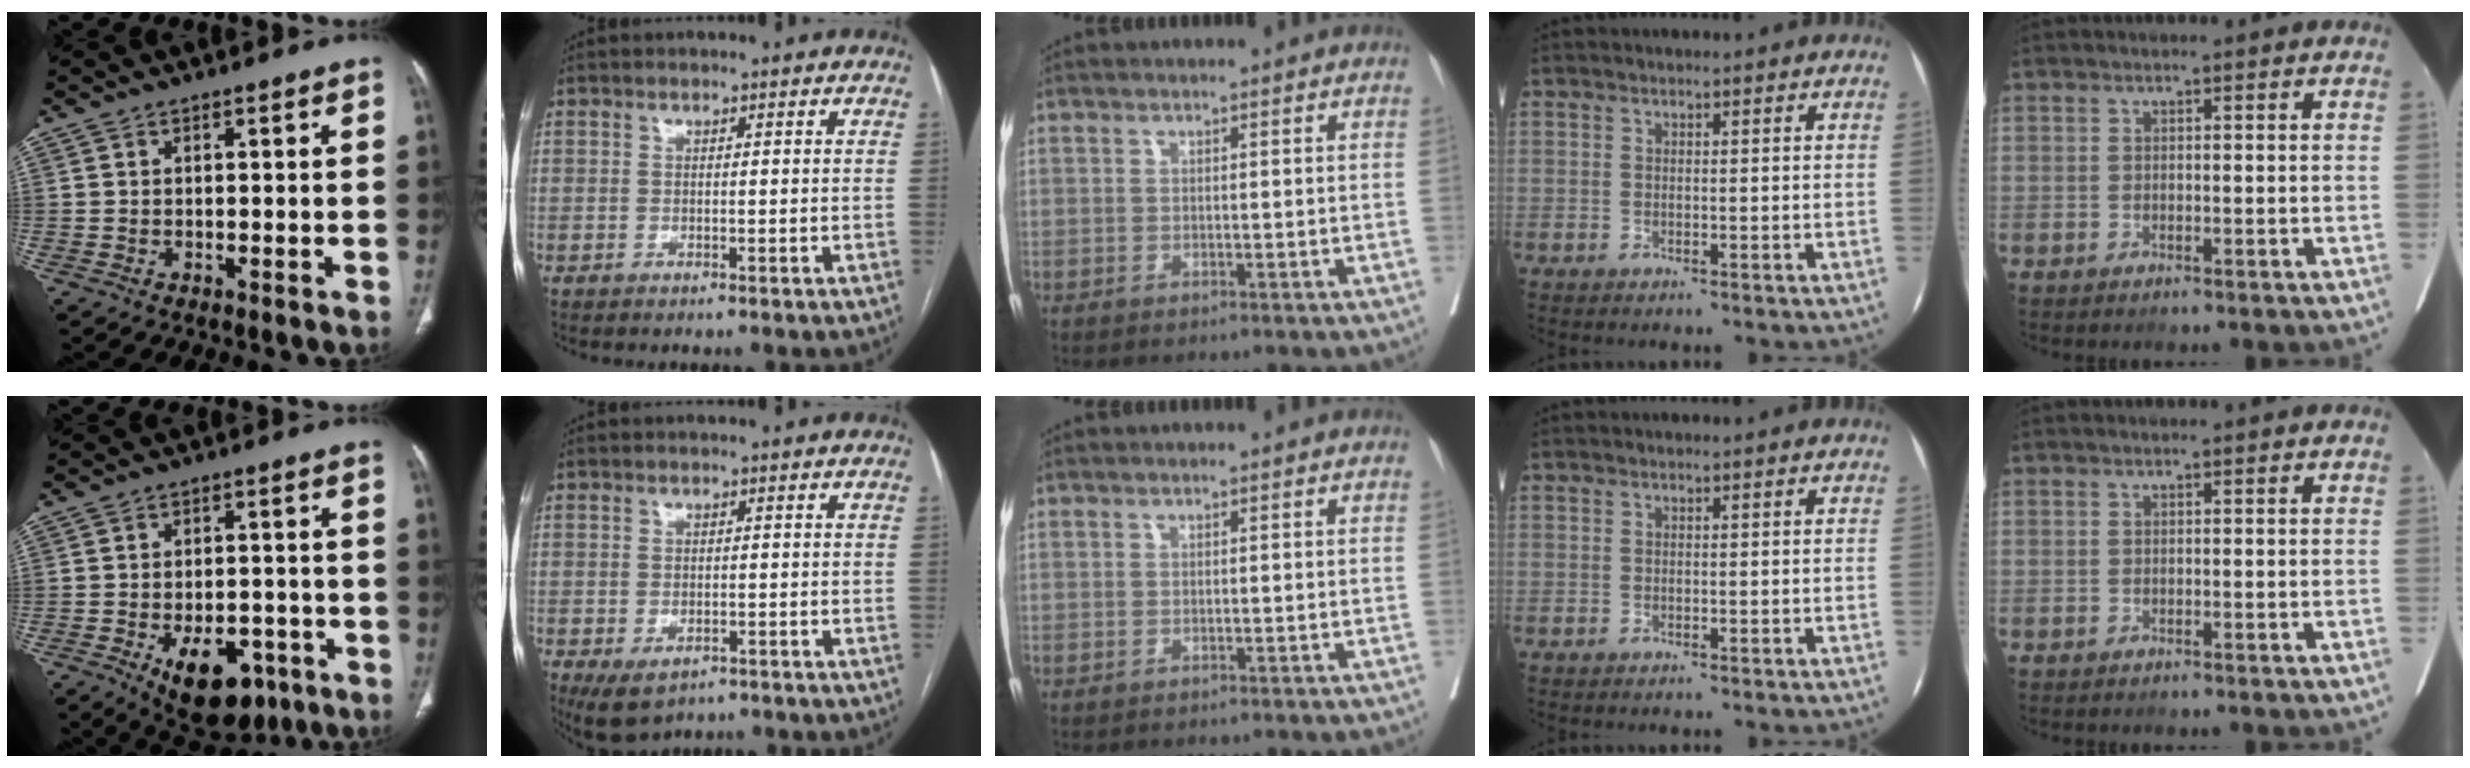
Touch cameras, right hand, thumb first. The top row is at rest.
{"thumb": {"total": 12.8, "force": [-6.3, 7.2, 8.5], "torque": [-0.098, 0.022, -0.080]}, "index": {"total": 5.0, "force": [-2.6, 2.9, 3.1], "torque": [-0.060, -0.009, -0.033]}}